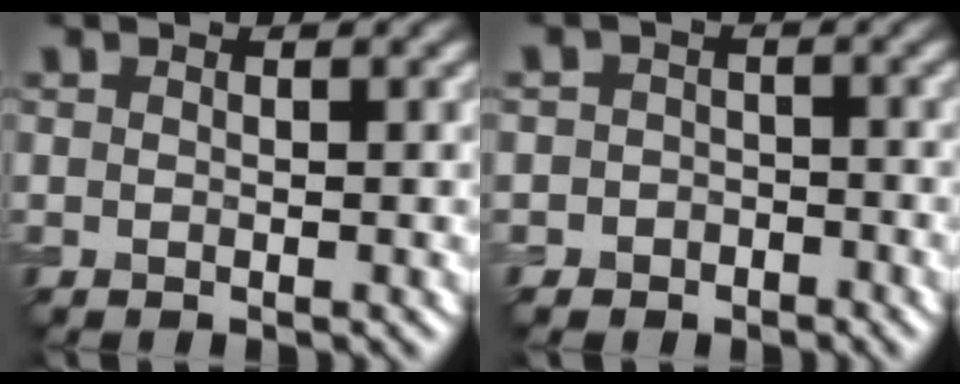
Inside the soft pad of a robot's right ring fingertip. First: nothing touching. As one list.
[{"total": 2.4, "force": [-1.2, 2.1, 0.1], "torque": [0.031, 0.010, -0.033]}]